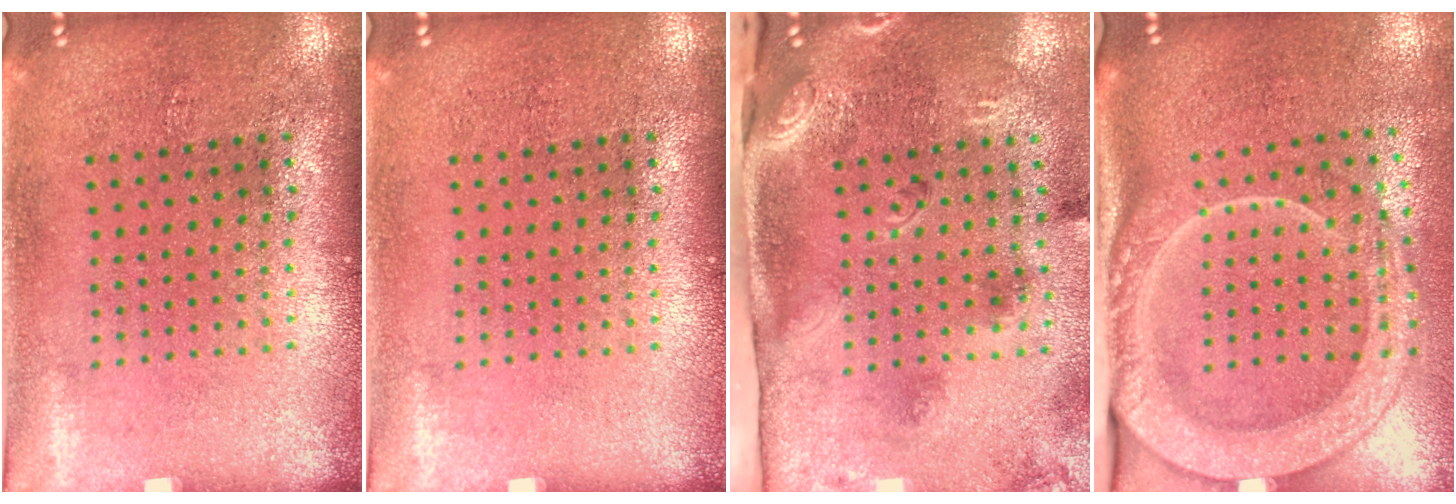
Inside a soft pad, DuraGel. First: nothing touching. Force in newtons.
{"total": 0.0}
{"total": 3.1, "press": 2.0, "slide": 2.4}
{"total": 2.5, "press": 2.0, "slide": 1.6}